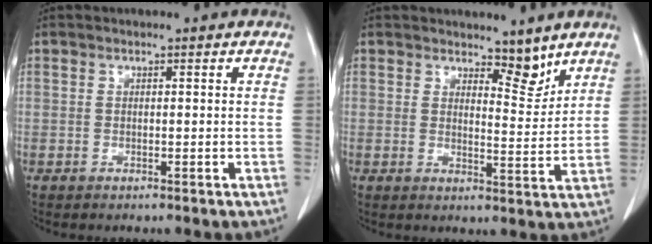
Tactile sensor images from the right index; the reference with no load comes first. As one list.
[{"total": 4.5, "force": [3.8, 1.4, 1.7], "torque": [-0.018, -0.011, 0.061]}]